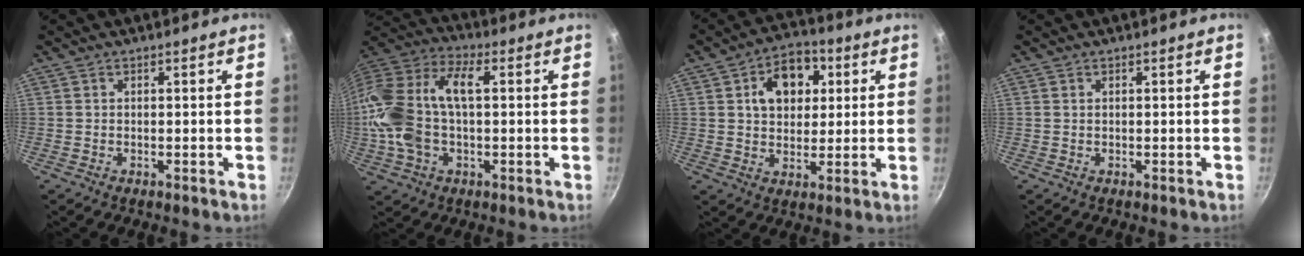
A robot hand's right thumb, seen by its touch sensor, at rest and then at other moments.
{"total": 20.2, "force": [0.4, 11.7, 16.5], "torque": [-0.334, 0.032, -0.007]}
{"total": 11.5, "force": [3.3, 8.1, 7.4], "torque": [-0.074, 0.003, 0.043]}
{"total": 0.0}